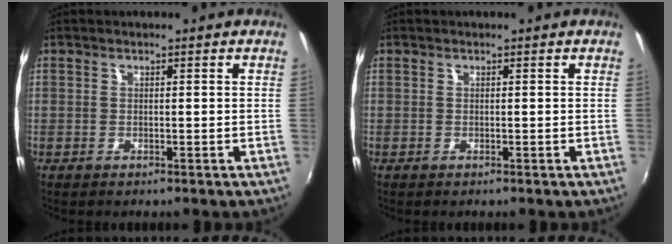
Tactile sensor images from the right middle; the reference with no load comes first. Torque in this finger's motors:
{"motor_torque": [0.03, -0.16, 0.03, 0.01]}